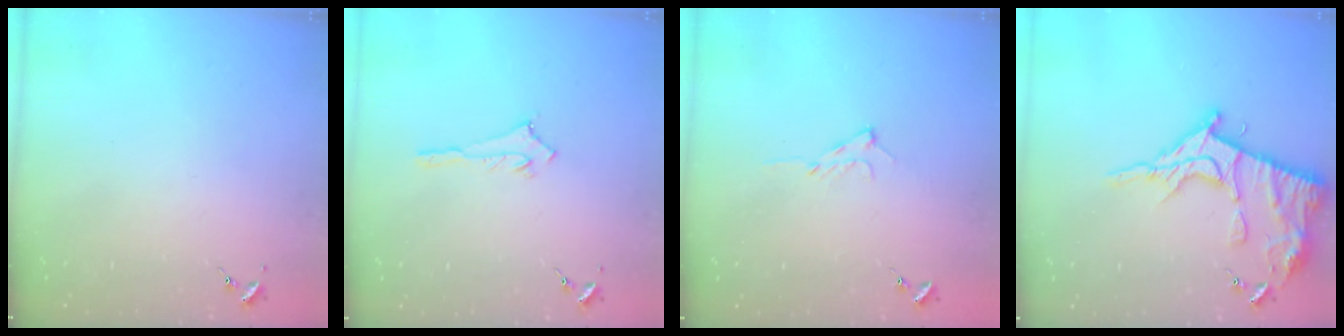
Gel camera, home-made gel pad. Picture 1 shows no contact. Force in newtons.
{"total": 2.9, "press": 2.9, "slide": 0.2}
{"total": 7.4, "press": 7.3, "slide": 0.8}
{"total": 16.7, "press": 16.7, "slide": 1.6}